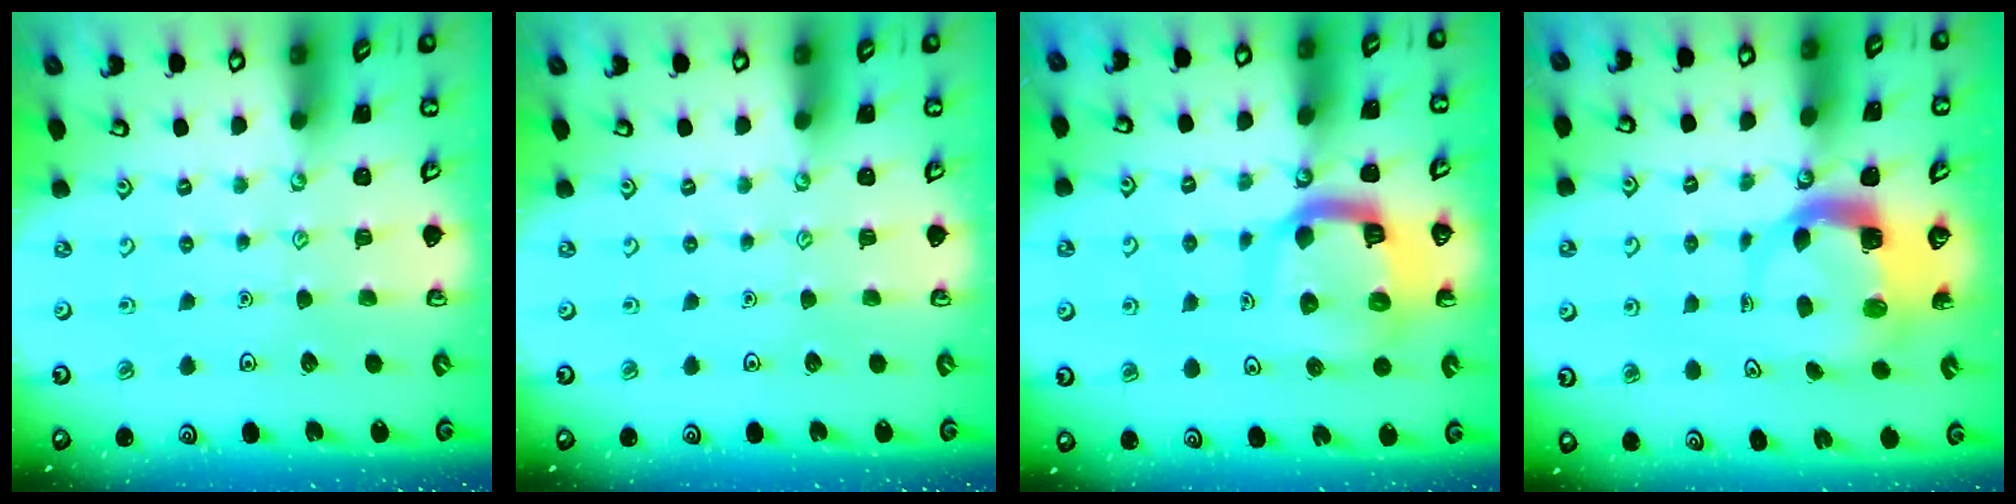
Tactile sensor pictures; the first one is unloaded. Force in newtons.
{"total": 0.0}
{"total": 12.1, "press": 12.0, "slide": 1.4}
{"total": 5.7, "press": 5.7, "slide": 0.8}